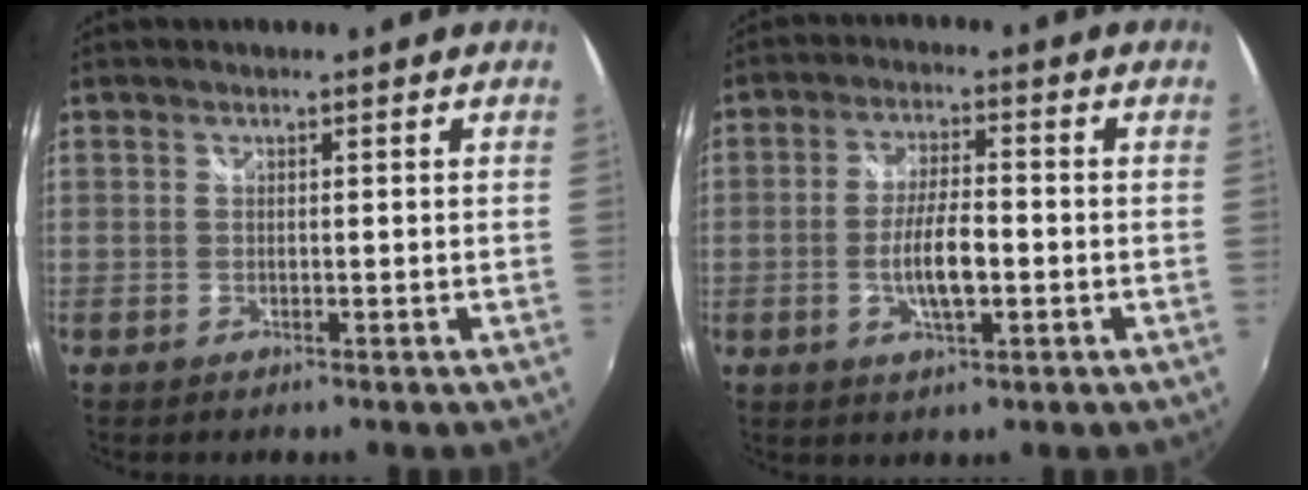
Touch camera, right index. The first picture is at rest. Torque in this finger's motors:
{"motor_torque": [0.55, -0.44, 0.38, 0.12]}